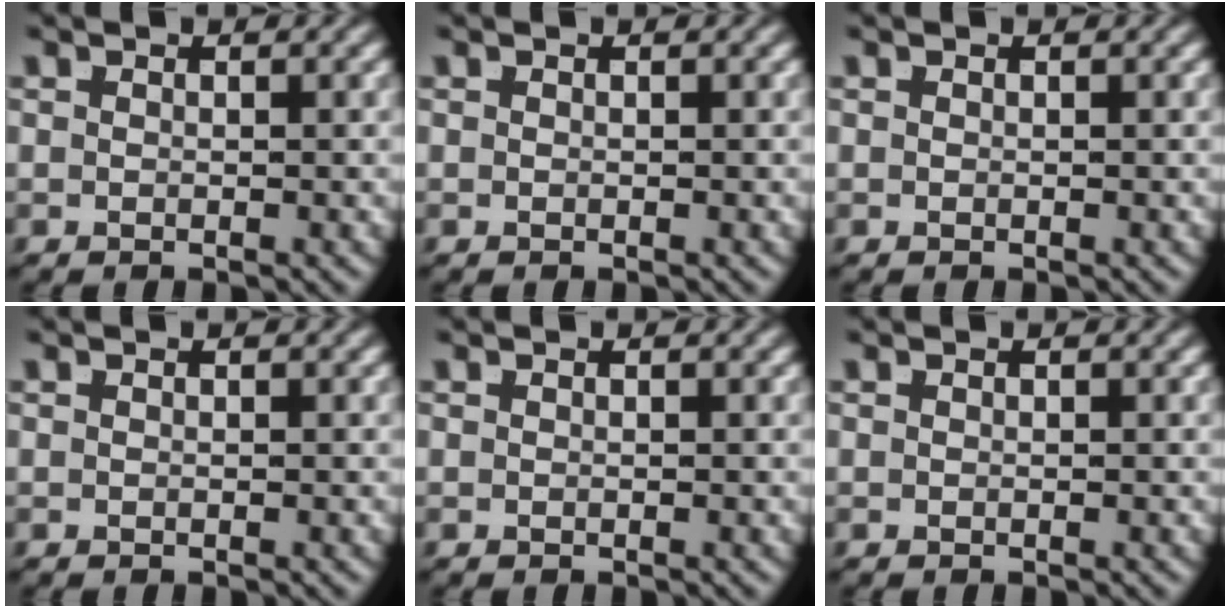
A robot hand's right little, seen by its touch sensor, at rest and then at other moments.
{"total": 0.0}
{"total": 0.0}
{"total": 0.0}
{"total": 0.0}
{"total": 0.0}